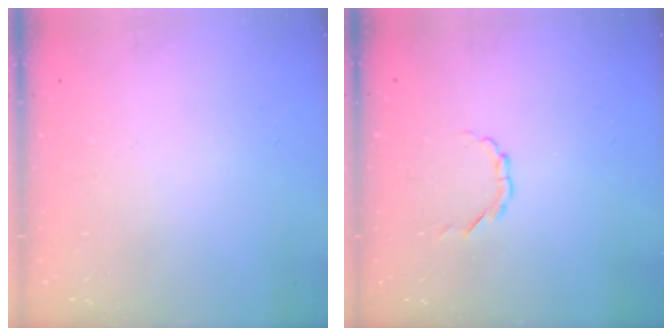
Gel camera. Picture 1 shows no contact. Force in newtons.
{"total": 2.6, "press": 2.4, "slide": 0.9}